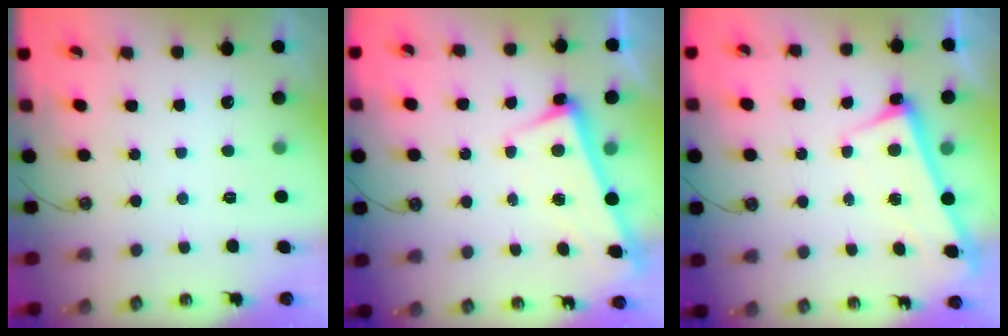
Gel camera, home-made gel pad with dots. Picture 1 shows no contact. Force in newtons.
{"total": 2.6, "press": 2.5, "slide": 0.7}
{"total": 2.8, "press": 2.8, "slide": 0.4}